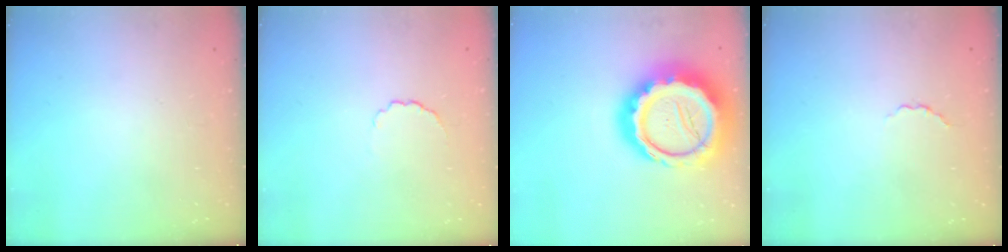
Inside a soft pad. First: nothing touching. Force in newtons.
{"total": 2.9, "press": 2.7, "slide": 1.0}
{"total": 27.7, "press": 27.3, "slide": 4.7}
{"total": 1.8, "press": 1.6, "slide": 0.8}